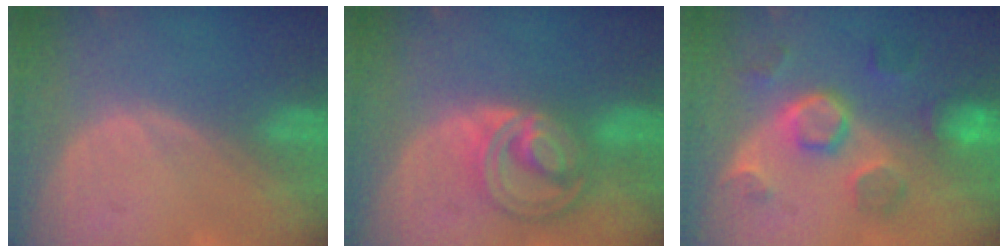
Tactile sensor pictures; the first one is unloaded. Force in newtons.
{"total": 8.7, "press": 7.3, "slide": 4.7}
{"total": 8.4, "press": 8.1, "slide": 2.4}